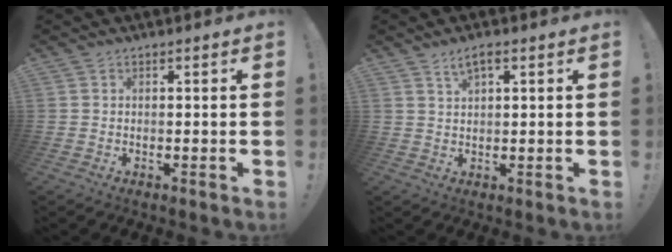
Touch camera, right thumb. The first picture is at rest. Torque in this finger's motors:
{"motor_torque": [0.01, 0.00, 0.18, 0.26, 0.00]}